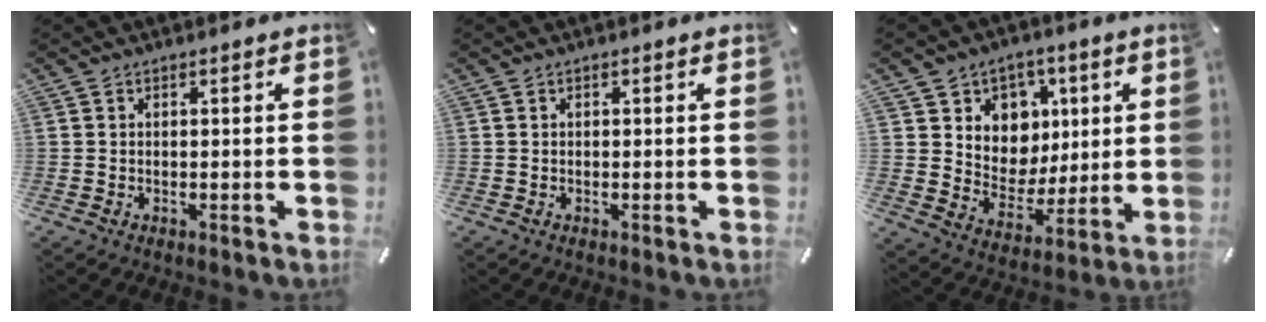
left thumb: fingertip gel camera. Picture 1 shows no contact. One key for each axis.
{"total": 0.0}
{"total": 10.3, "fx": 3.1, "fy": 9.7, "fz": 1.0, "tx": -0.017, "ty": -0.041, "tz": 0.067}